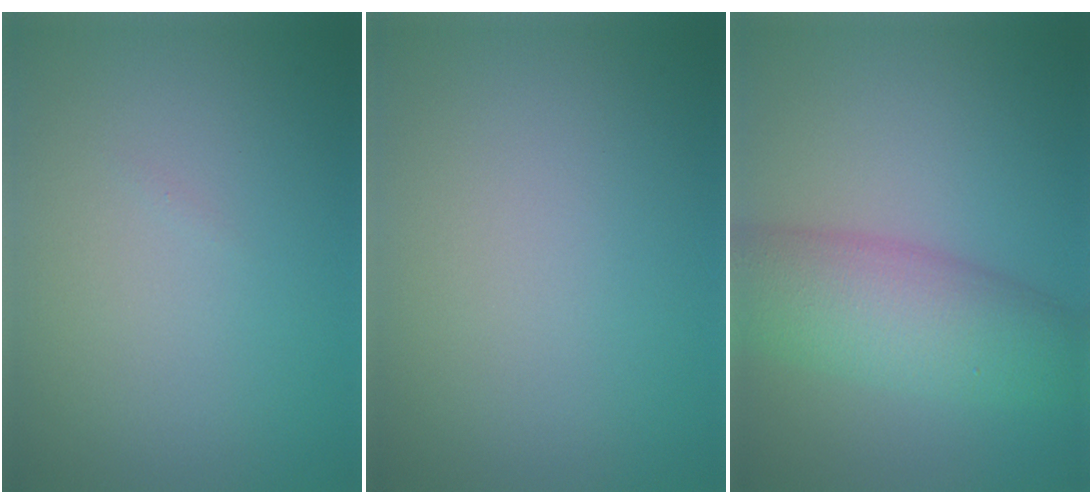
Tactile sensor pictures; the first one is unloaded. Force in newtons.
{"total": 0.0}
{"total": 7.1, "press": 7.1, "slide": 0.3}